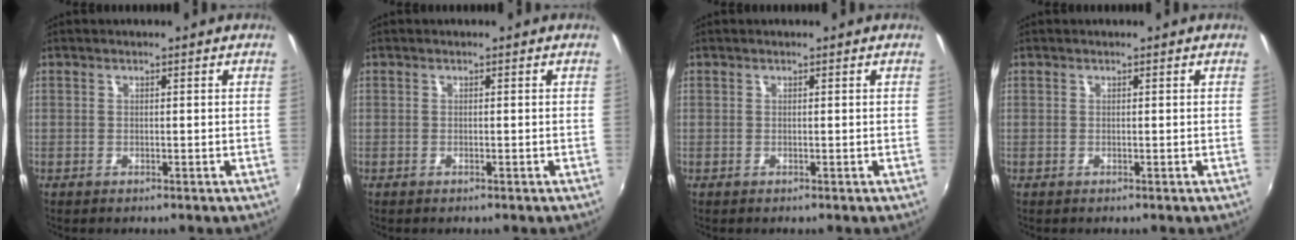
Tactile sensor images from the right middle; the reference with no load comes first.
{"total": 0.0}
{"total": 0.0}
{"total": 0.0}